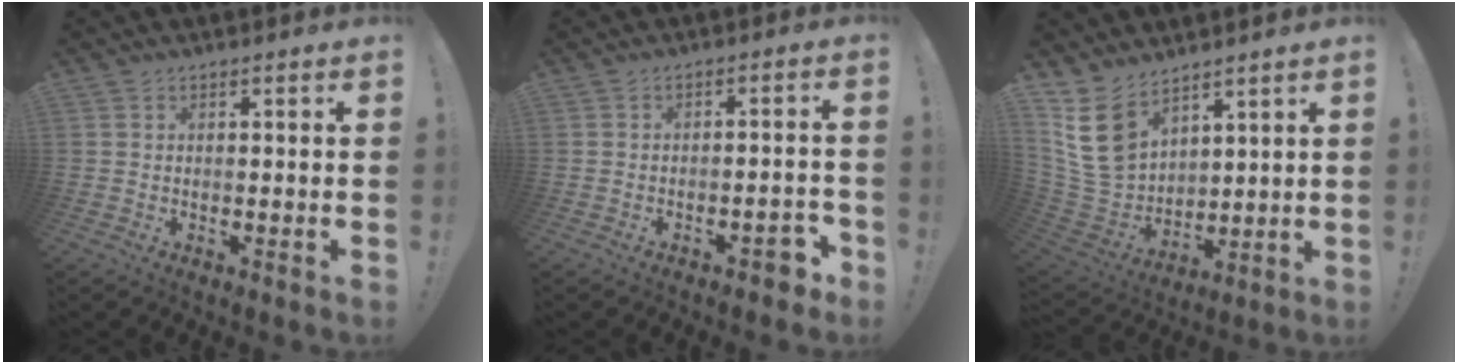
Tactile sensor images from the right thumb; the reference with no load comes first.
{"total": 5.2, "force": [-3.0, 2.2, 3.7], "torque": [-0.038, 0.016, -0.049]}
{"total": 15.0, "force": [8.7, 9.7, 7.3], "torque": [-0.161, -0.055, 0.172]}